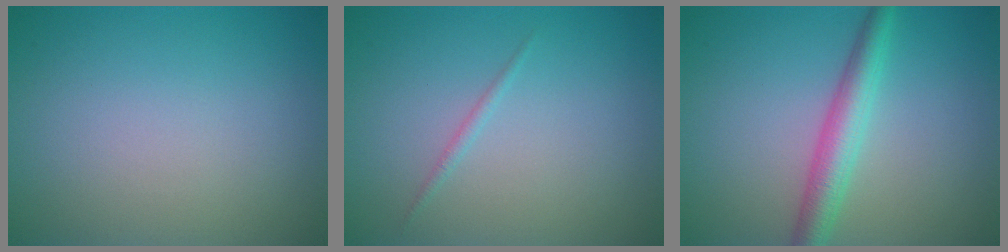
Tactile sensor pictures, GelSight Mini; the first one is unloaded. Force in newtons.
{"total": 0.6, "press": 0.6, "slide": 0.0}
{"total": 3.6, "press": 3.6, "slide": 0.1}